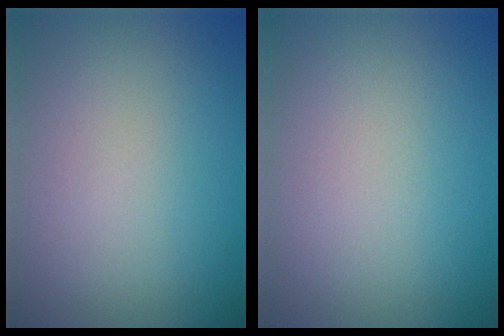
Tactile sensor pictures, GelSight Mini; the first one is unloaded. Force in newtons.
{"total": 0.0}